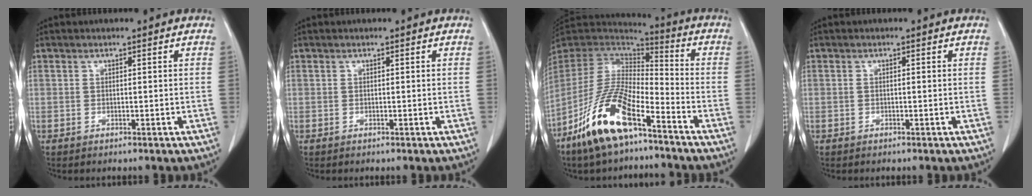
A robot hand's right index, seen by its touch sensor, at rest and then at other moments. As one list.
[{"total": 0.0}, {"total": 15.9, "force": [-9.4, 4.6, 12.0], "torque": [-0.246, -0.012, -0.178]}, {"total": 0.5, "force": [0.0, 0.1, 0.5], "torque": [-0.013, 0.003, 0.001]}]